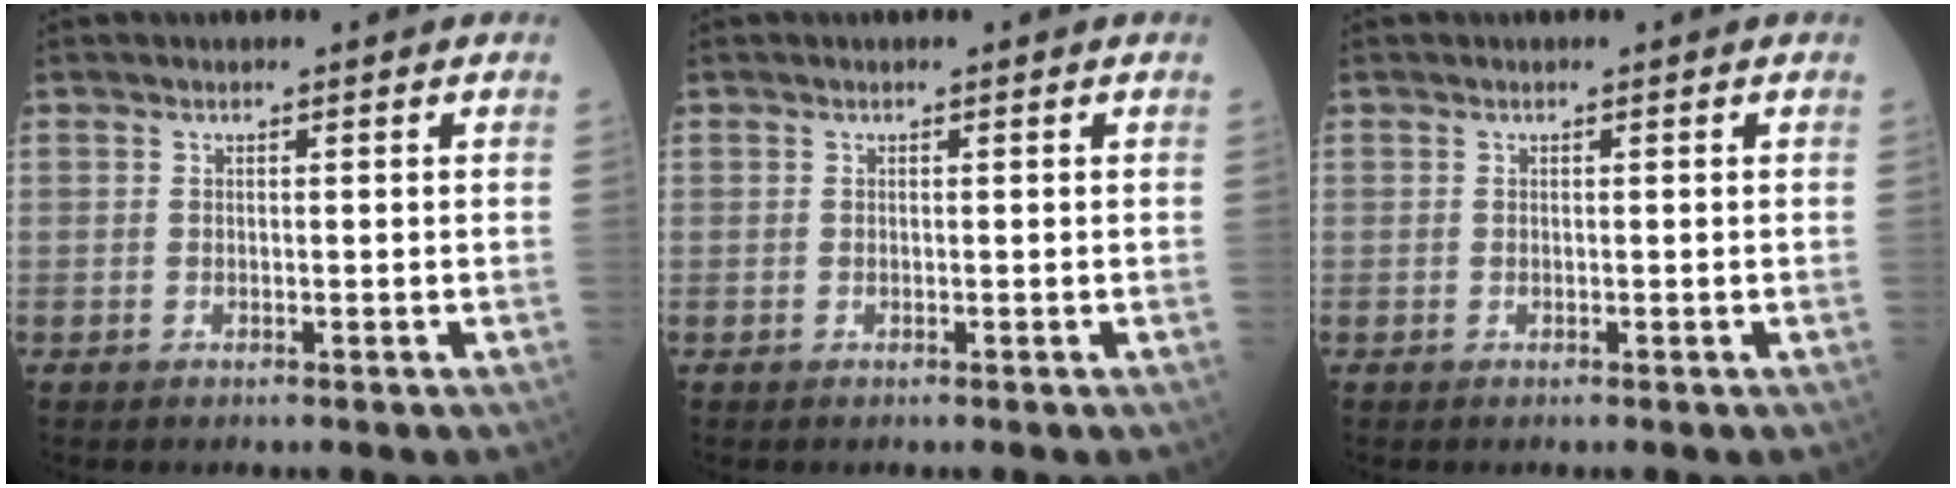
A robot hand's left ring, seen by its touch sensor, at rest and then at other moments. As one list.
[{"total": 0.0}, {"total": 0.0}]